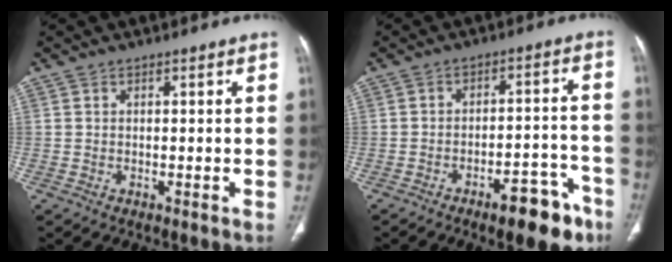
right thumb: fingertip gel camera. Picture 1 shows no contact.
{"total": 11.0, "force": [-7.0, 4.0, 7.6], "torque": [-0.076, 0.052, -0.093]}